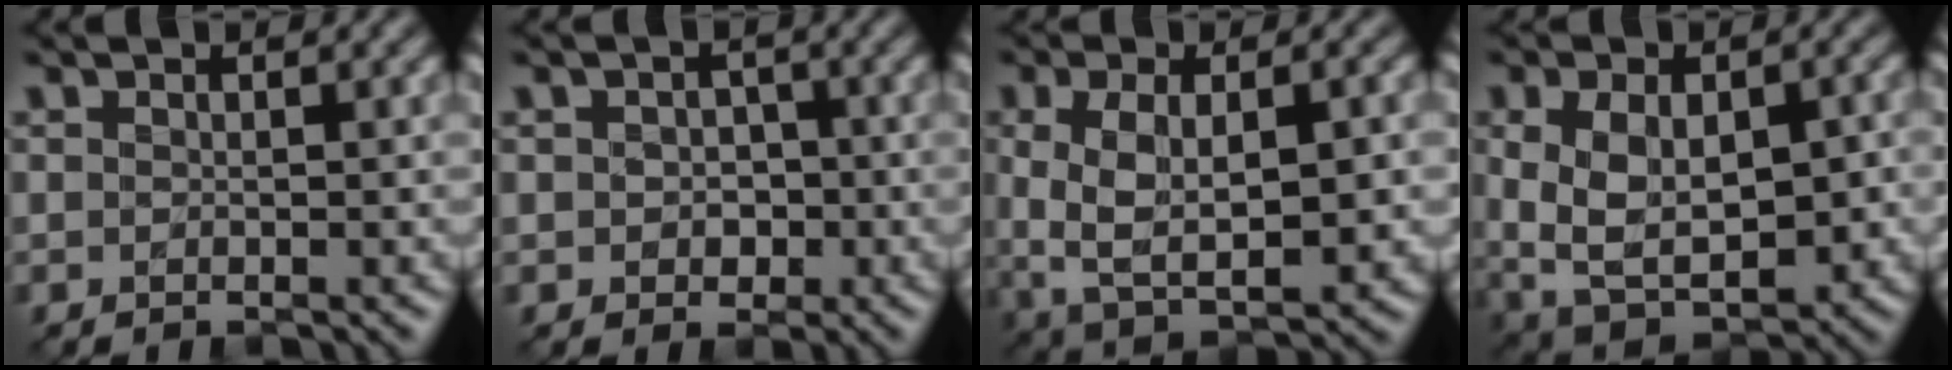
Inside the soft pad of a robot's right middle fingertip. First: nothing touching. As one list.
[{"total": 2.2, "force": [-0.2, 1.9, 1.1], "torque": [-0.015, -0.004, -0.005]}, {"total": 7.5, "force": [-0.3, 3.7, 6.5], "torque": [-0.130, -0.010, 0.000]}, {"total": 8.2, "force": [-0.3, 4.8, 6.6], "torque": [-0.124, -0.013, 0.004]}]